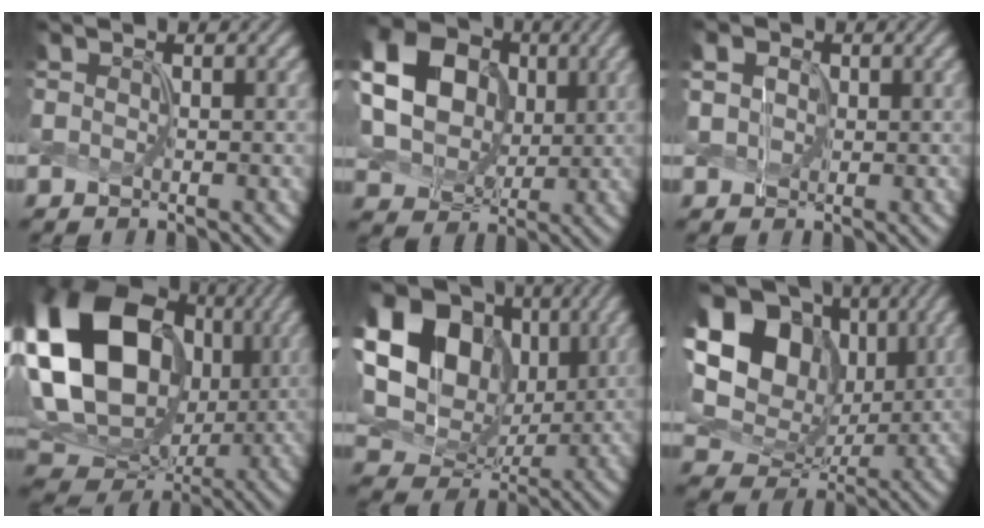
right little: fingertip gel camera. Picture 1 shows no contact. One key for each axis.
{"total": 16.3, "fx": 4.8, "fy": 13.8, "fz": 7.4, "tx": -0.215, "ty": 0.029, "tz": 0.111}
{"total": 0.7, "fx": -0.2, "fy": 0.5, "fz": -0.4, "tx": -0.018, "ty": 0.000, "tz": 0.024}
{"total": 20.1, "fx": 3.6, "fy": 15.9, "fz": 11.7, "tx": -0.280, "ty": 0.024, "tz": 0.100}
{"total": 18.1, "fx": 4.8, "fy": 14.5, "fz": 9.7, "tx": -0.252, "ty": 0.045, "tz": 0.104}
{"total": 16.0, "fx": 4.7, "fy": 12.7, "fz": 8.6, "tx": -0.222, "ty": 0.043, "tz": 0.116}